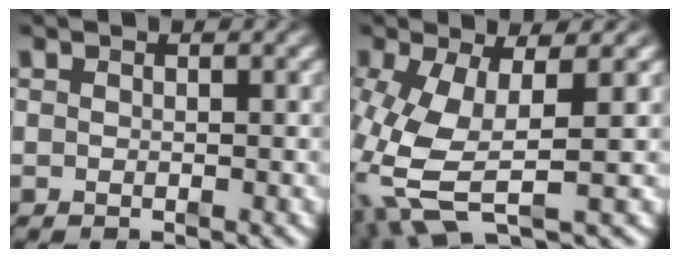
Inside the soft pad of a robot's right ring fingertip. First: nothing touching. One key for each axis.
{"total": 6.6, "fx": -0.5, "fy": 3.1, "fz": 5.8, "tx": -0.138, "ty": -0.029, "tz": 0.009}